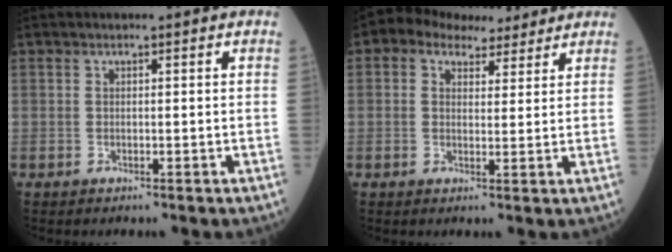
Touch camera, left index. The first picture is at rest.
{"total": 7.2, "force": [5.4, 4.0, 2.6], "torque": [-0.044, 0.032, 0.081]}